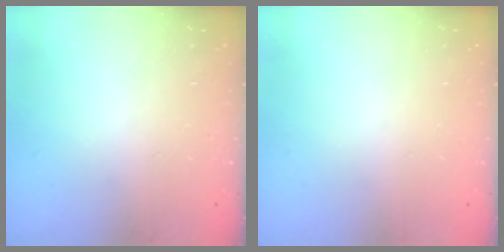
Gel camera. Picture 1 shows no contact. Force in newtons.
{"total": 0.0}